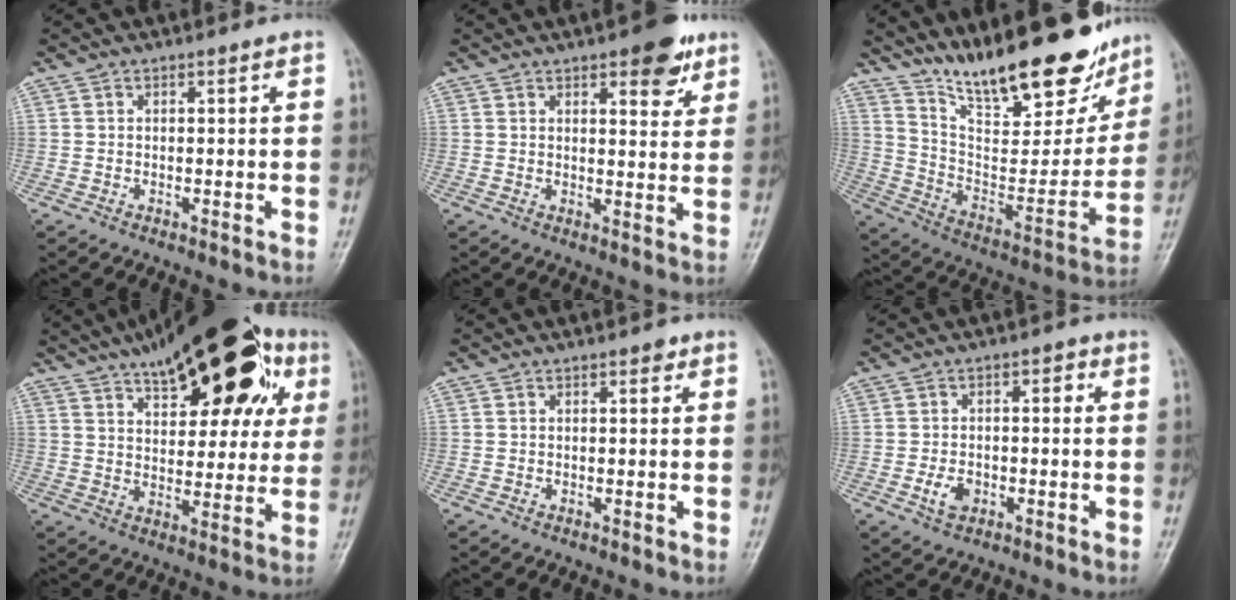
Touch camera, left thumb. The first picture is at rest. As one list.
[{"total": 7.6, "force": [4.5, 3.0, 5.2], "torque": [-0.043, -0.021, 0.054]}, {"total": 24.5, "force": [18.9, 7.4, 13.8], "torque": [-0.170, -0.093, 0.305]}, {"total": 26.3, "force": [13.2, 11.5, 19.6], "torque": [-0.254, 0.011, 0.191]}, {"total": 0.9, "force": [0.4, 0.6, 0.5], "torque": [0.001, 0.000, 0.002]}, {"total": 4.8, "force": [-1.2, 3.4, 3.2], "torque": [-0.042, 0.013, -0.023]}]